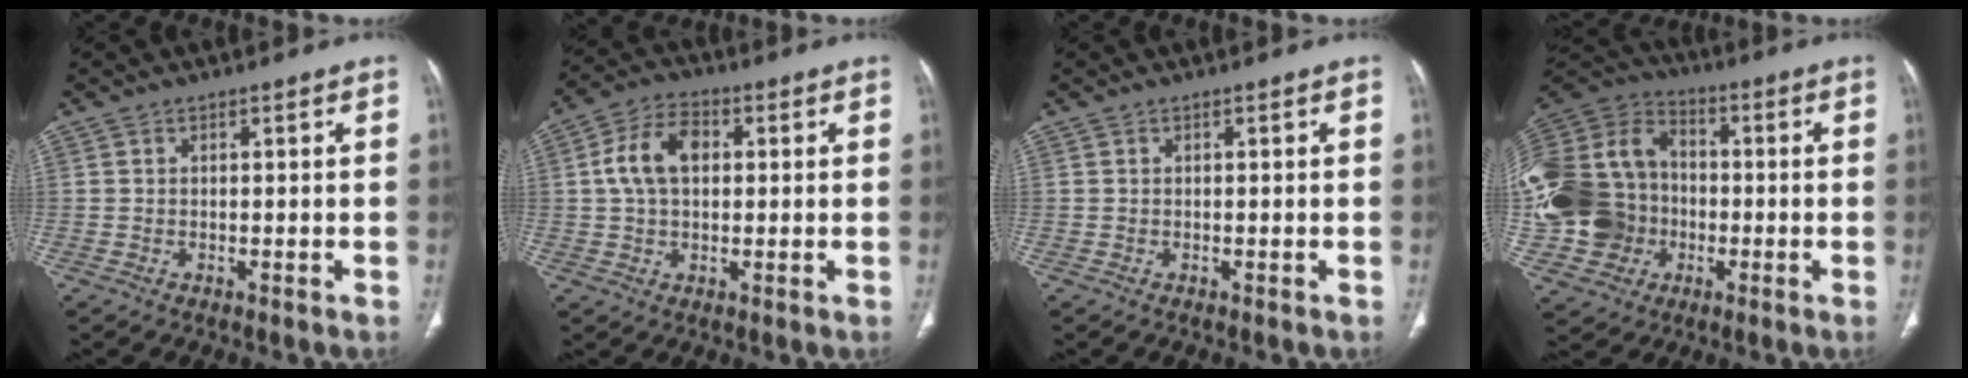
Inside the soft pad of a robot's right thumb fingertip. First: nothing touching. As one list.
[{"total": 9.1, "force": [1.5, 5.9, 6.8], "torque": [-0.125, 0.019, 0.024]}, {"total": 0.0}, {"total": 27.3, "force": [-3.3, 22.9, 14.4], "torque": [-0.338, 0.063, -0.057]}]